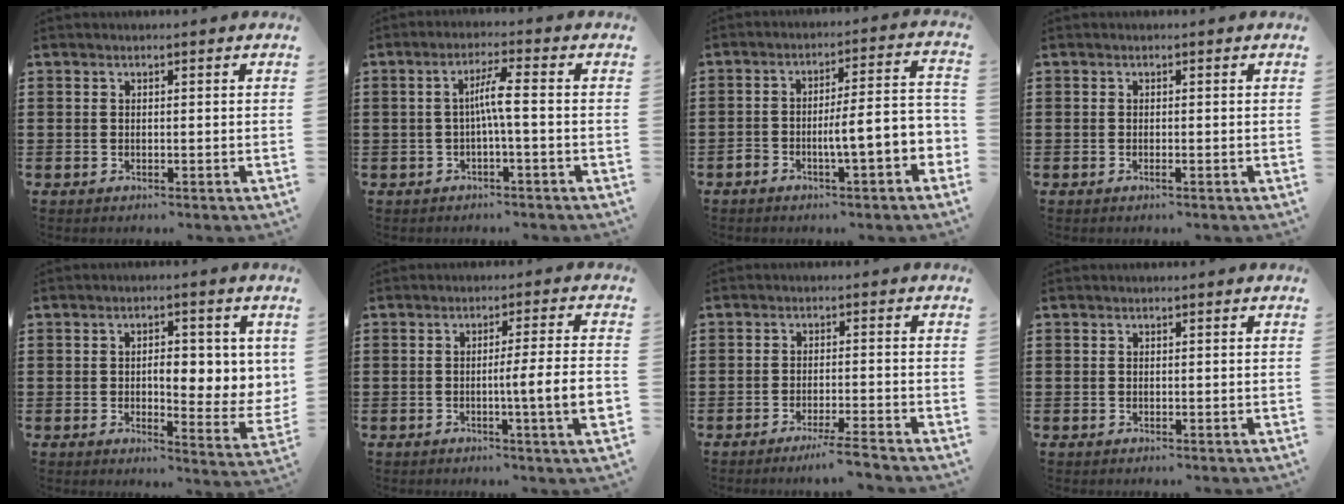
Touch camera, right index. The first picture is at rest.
{"total": 4.3, "force": [-0.7, 0.0, 4.2], "torque": [-0.078, 0.001, -0.017]}
{"total": 7.2, "force": [-3.2, 1.2, 6.3], "torque": [-0.106, 0.001, -0.058]}
{"total": 0.6, "force": [-0.3, -0.2, 0.5], "torque": [-0.008, -0.004, -0.005]}
{"total": 5.6, "force": [0.4, 2.7, 4.9], "torque": [-0.070, -0.004, -0.003]}
{"total": 7.1, "force": [-1.3, -0.3, 6.9], "torque": [-0.108, -0.013, -0.026]}
{"total": 3.7, "force": [-3.1, -0.7, 1.9], "torque": [-0.029, -0.009, -0.058]}
{"total": 0.0}